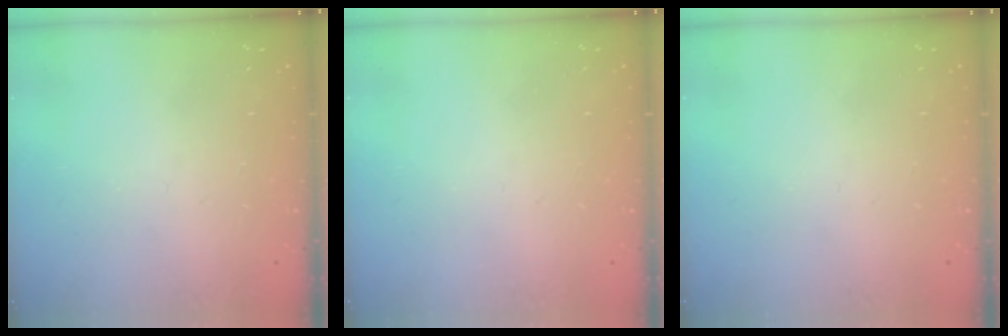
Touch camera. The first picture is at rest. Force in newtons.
{"total": 0.0}
{"total": 0.0}